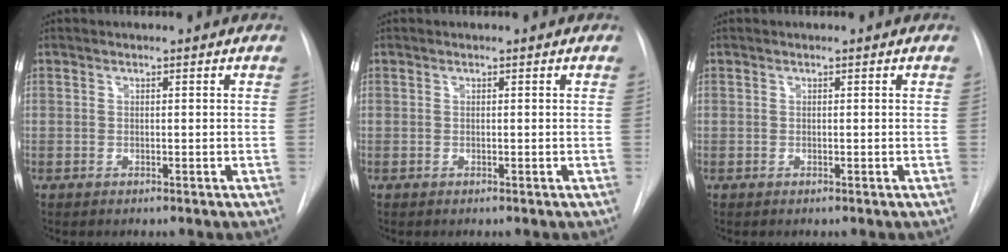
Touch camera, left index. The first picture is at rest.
{"total": 0.0}
{"total": 0.0}